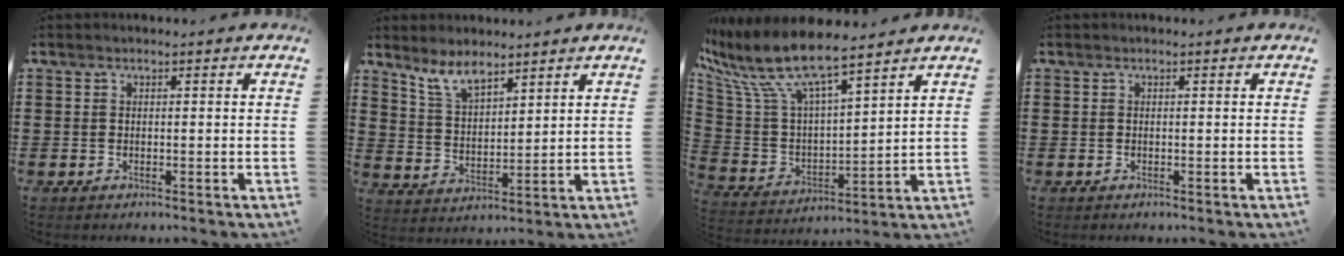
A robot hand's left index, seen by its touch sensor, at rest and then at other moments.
{"total": 5.9, "force": [5.2, 1.6, 2.4], "torque": [-0.063, -0.014, 0.096]}
{"total": 10.3, "force": [8.5, 1.8, 5.6], "torque": [-0.152, -0.053, 0.144]}
{"total": 0.0}